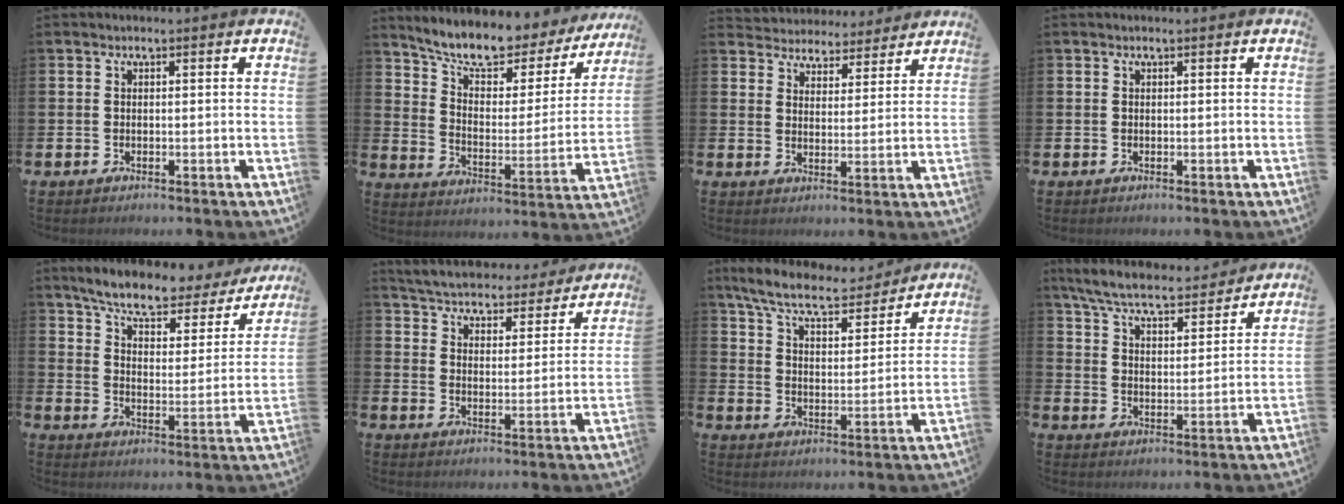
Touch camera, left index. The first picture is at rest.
{"total": 9.5, "force": [8.3, 2.7, 3.7], "torque": [-0.097, -0.059, 0.140]}
{"total": 4.4, "force": [4.1, 1.2, -0.6], "torque": [-0.009, -0.032, 0.072]}
{"total": 0.0}
{"total": 7.2, "force": [6.4, 1.6, 2.8], "torque": [-0.079, -0.045, 0.105]}
{"total": 5.4, "force": [5.3, 1.2, 0.4], "torque": [-0.033, -0.044, 0.089]}
{"total": 8.1, "force": [7.4, 1.3, 3.0], "torque": [-0.095, -0.043, 0.129]}
{"total": 7.3, "force": [6.9, 1.1, 2.3], "torque": [-0.080, -0.042, 0.120]}